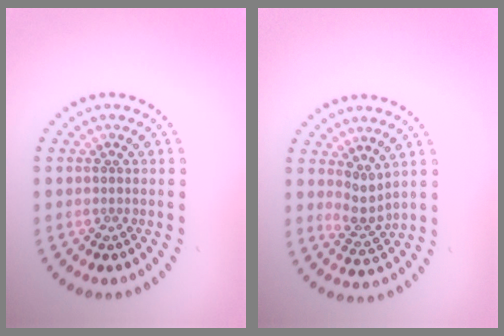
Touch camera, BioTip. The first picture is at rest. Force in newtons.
{"total": 2.2, "press": 1.5, "slide": 1.7}